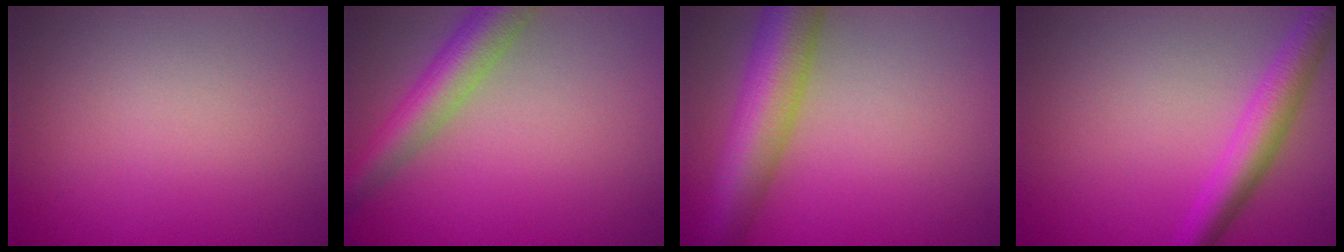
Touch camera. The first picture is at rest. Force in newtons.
{"total": 4.9, "press": 4.9, "slide": 0.3}
{"total": 8.7, "press": 8.7, "slide": 0.2}
{"total": 4.3, "press": 4.3, "slide": 0.0}